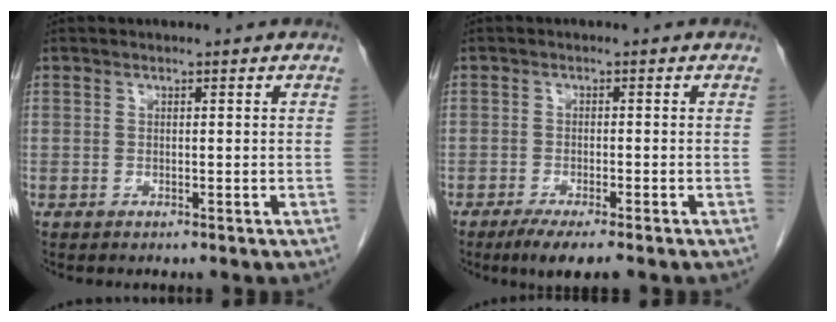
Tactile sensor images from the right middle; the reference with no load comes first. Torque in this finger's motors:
{"motor_torque": [0.60, -0.40, 0.09, 0.04]}